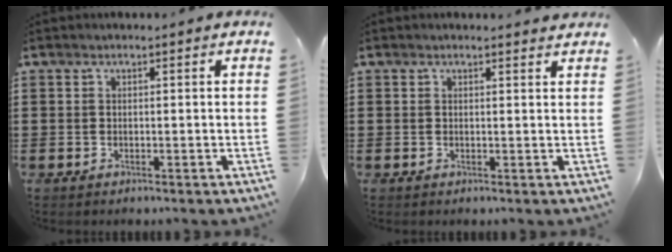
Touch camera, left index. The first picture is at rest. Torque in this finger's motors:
{"motor_torque": [2.14, 0.00, -0.12, -0.01]}